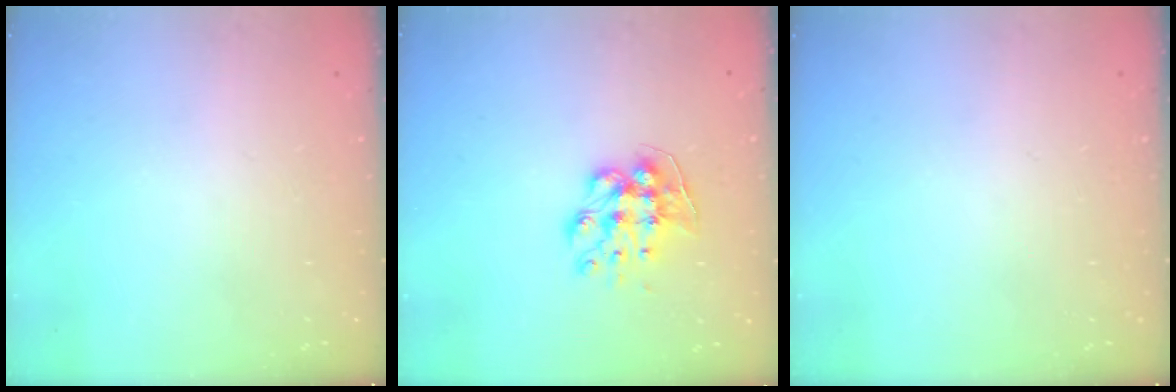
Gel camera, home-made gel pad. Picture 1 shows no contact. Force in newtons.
{"total": 10.0, "press": 9.9, "slide": 0.6}
{"total": 0.0}